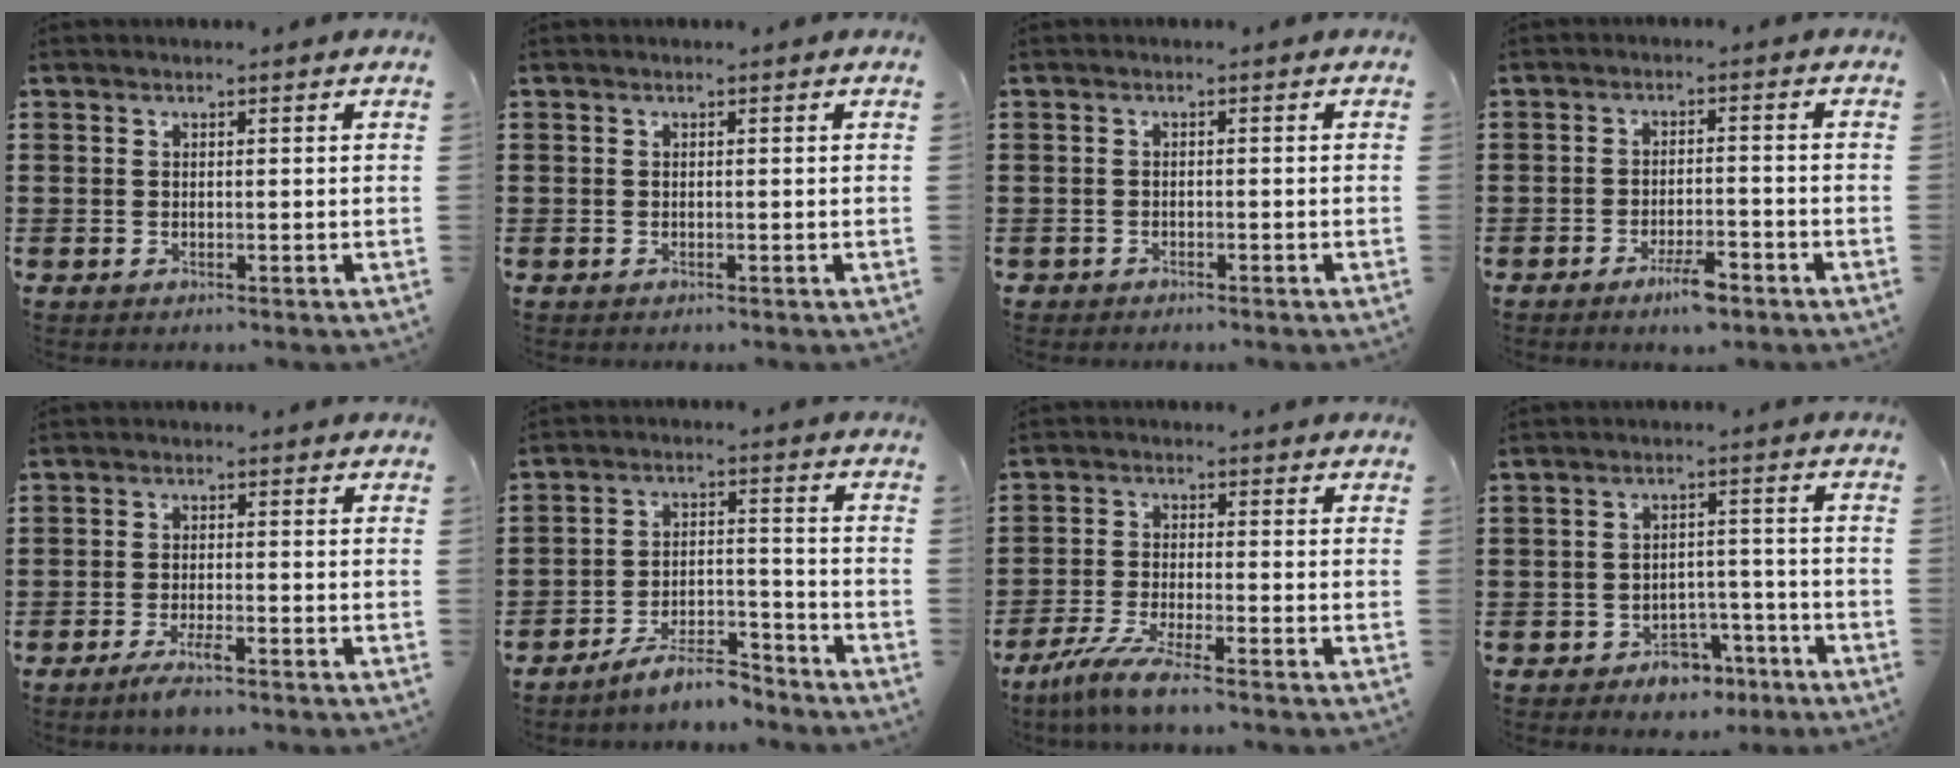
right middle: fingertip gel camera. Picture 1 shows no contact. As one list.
[{"total": 0.0}, {"total": 1.0, "force": [-1.0, 0.3, 0.0], "torque": [-0.003, 0.002, -0.022]}, {"total": 4.2, "force": [-3.0, 0.9, 2.8], "torque": [-0.050, 0.005, -0.056]}, {"total": 3.4, "force": [-2.2, 0.4, 2.5], "torque": [-0.053, -0.005, -0.042]}, {"total": 7.1, "force": [-6.7, 1.1, 2.3], "torque": [-0.036, 0.012, -0.125]}, {"total": 5.5, "force": [-4.5, -0.1, 3.1], "torque": [-0.079, -0.019, -0.090]}, {"total": 4.4, "force": [-3.7, 2.0, 1.3], "torque": [-0.024, 0.015, -0.072]}]